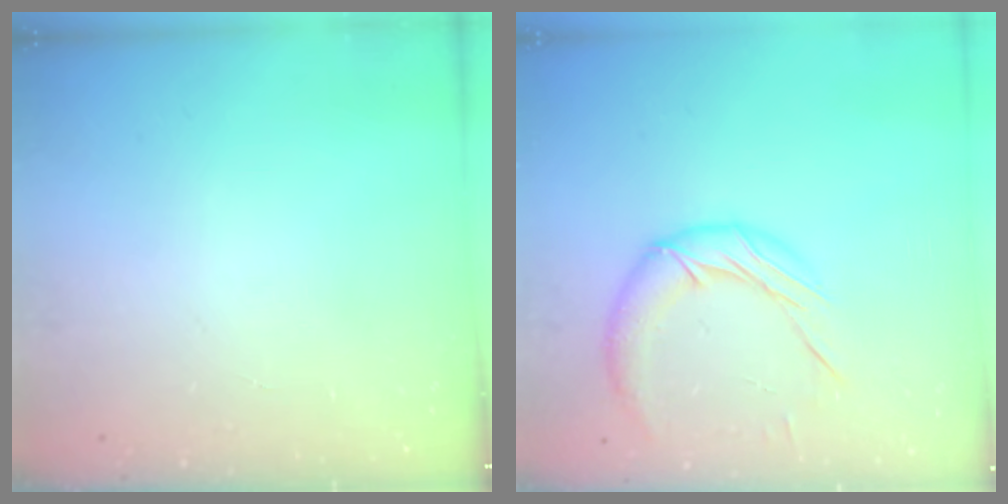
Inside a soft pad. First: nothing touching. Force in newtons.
{"total": 13.1, "press": 13.0, "slide": 1.0}